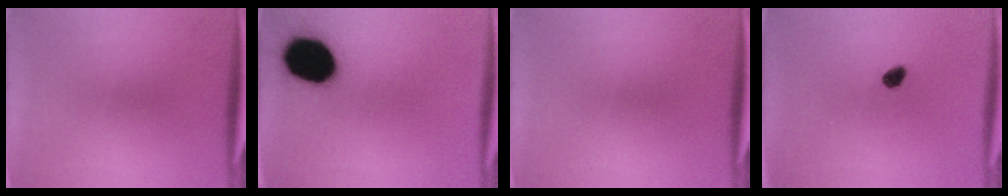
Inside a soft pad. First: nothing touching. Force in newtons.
{"total": 17.8}
{"total": 0.0}
{"total": 2.2}